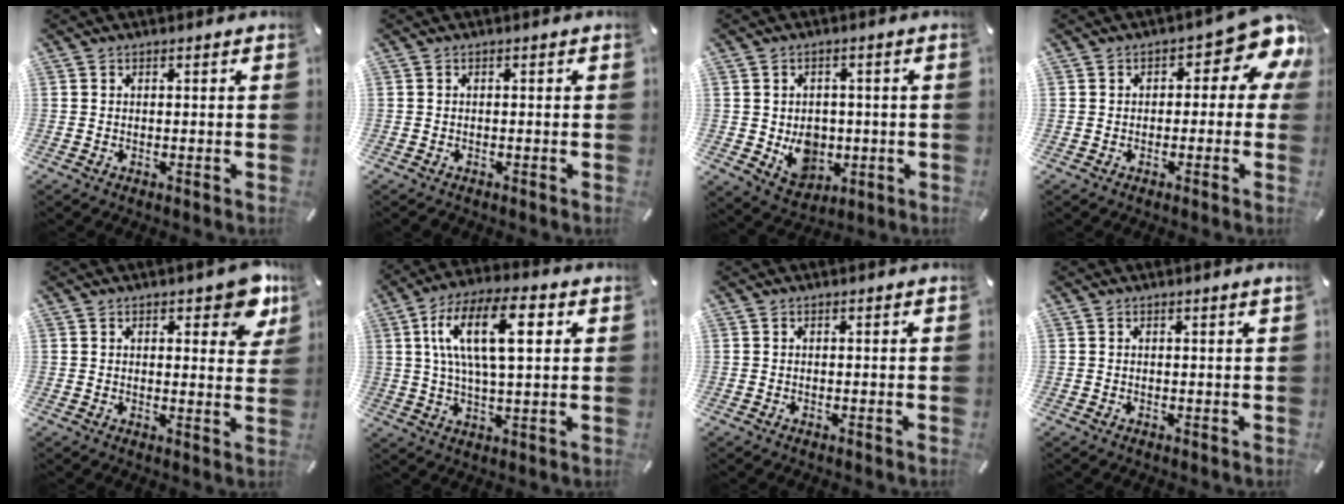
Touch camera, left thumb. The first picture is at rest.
{"total": 0.6, "force": [-0.4, 0.3, 0.2], "torque": [-0.004, 0.000, -0.010]}
{"total": 8.0, "force": [-0.8, 7.0, 3.8], "torque": [-0.053, 0.003, -0.009]}
{"total": 9.3, "force": [4.3, 4.5, 6.9], "torque": [-0.081, -0.034, 0.070]}
{"total": 8.0, "force": [4.8, 3.4, 5.4], "torque": [-0.057, -0.026, 0.077]}
{"total": 15.9, "force": [4.9, 6.2, 13.8], "torque": [-0.260, 0.002, 0.075]}
{"total": 0.0}
{"total": 0.8, "force": [0.3, 0.0, 0.7], "torque": [-0.014, -0.001, 0.005]}